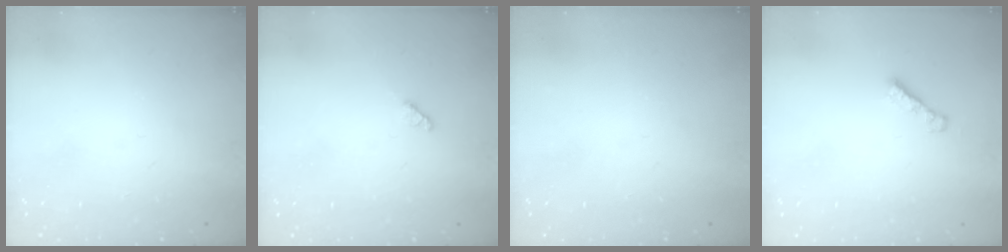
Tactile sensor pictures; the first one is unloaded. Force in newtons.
{"total": 2.9, "press": 2.9, "slide": 0.3}
{"total": 0.0}
{"total": 2.3, "press": 2.3, "slide": 0.4}